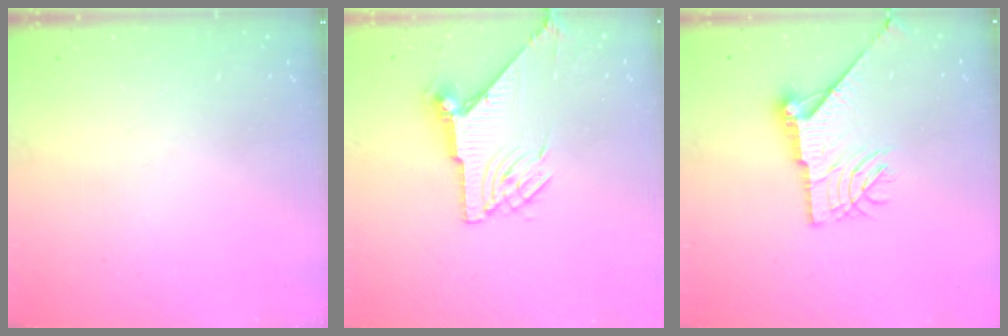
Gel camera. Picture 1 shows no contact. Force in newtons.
{"total": 11.3, "press": 11.3, "slide": 0.9}
{"total": 13.8, "press": 13.8, "slide": 0.6}